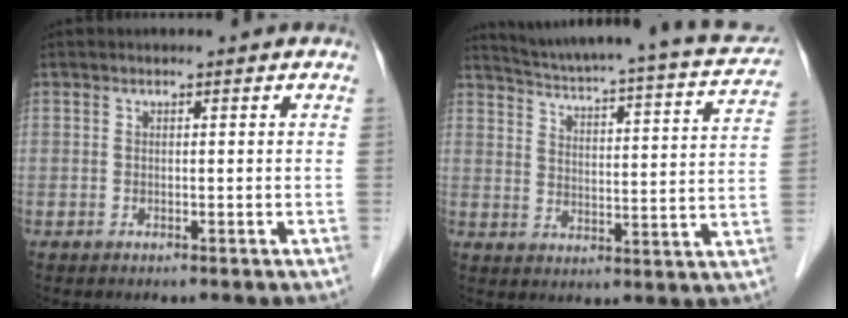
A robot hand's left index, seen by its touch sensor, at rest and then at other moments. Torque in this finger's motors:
{"motor_torque": [0.83, -0.96, 0.17, 0.00]}